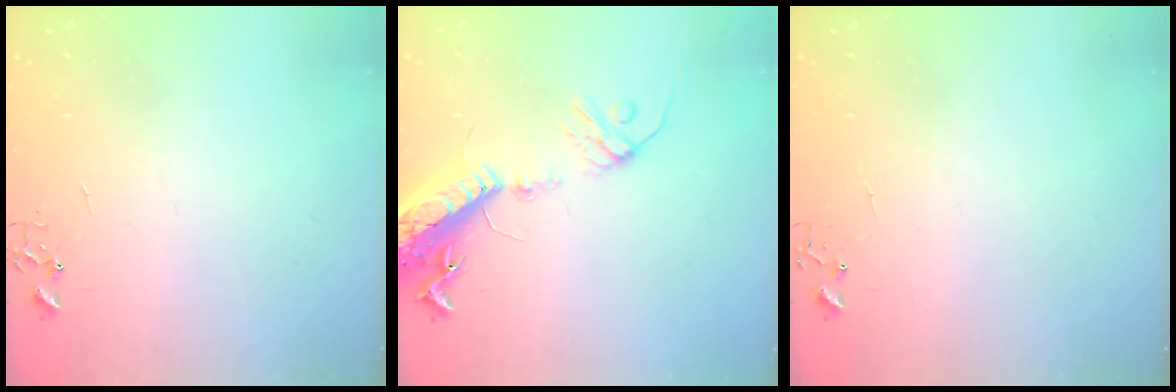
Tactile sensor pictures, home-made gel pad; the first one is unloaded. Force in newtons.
{"total": 17.4, "press": 16.9, "slide": 4.1}
{"total": 5.0, "press": 5.0, "slide": 0.4}